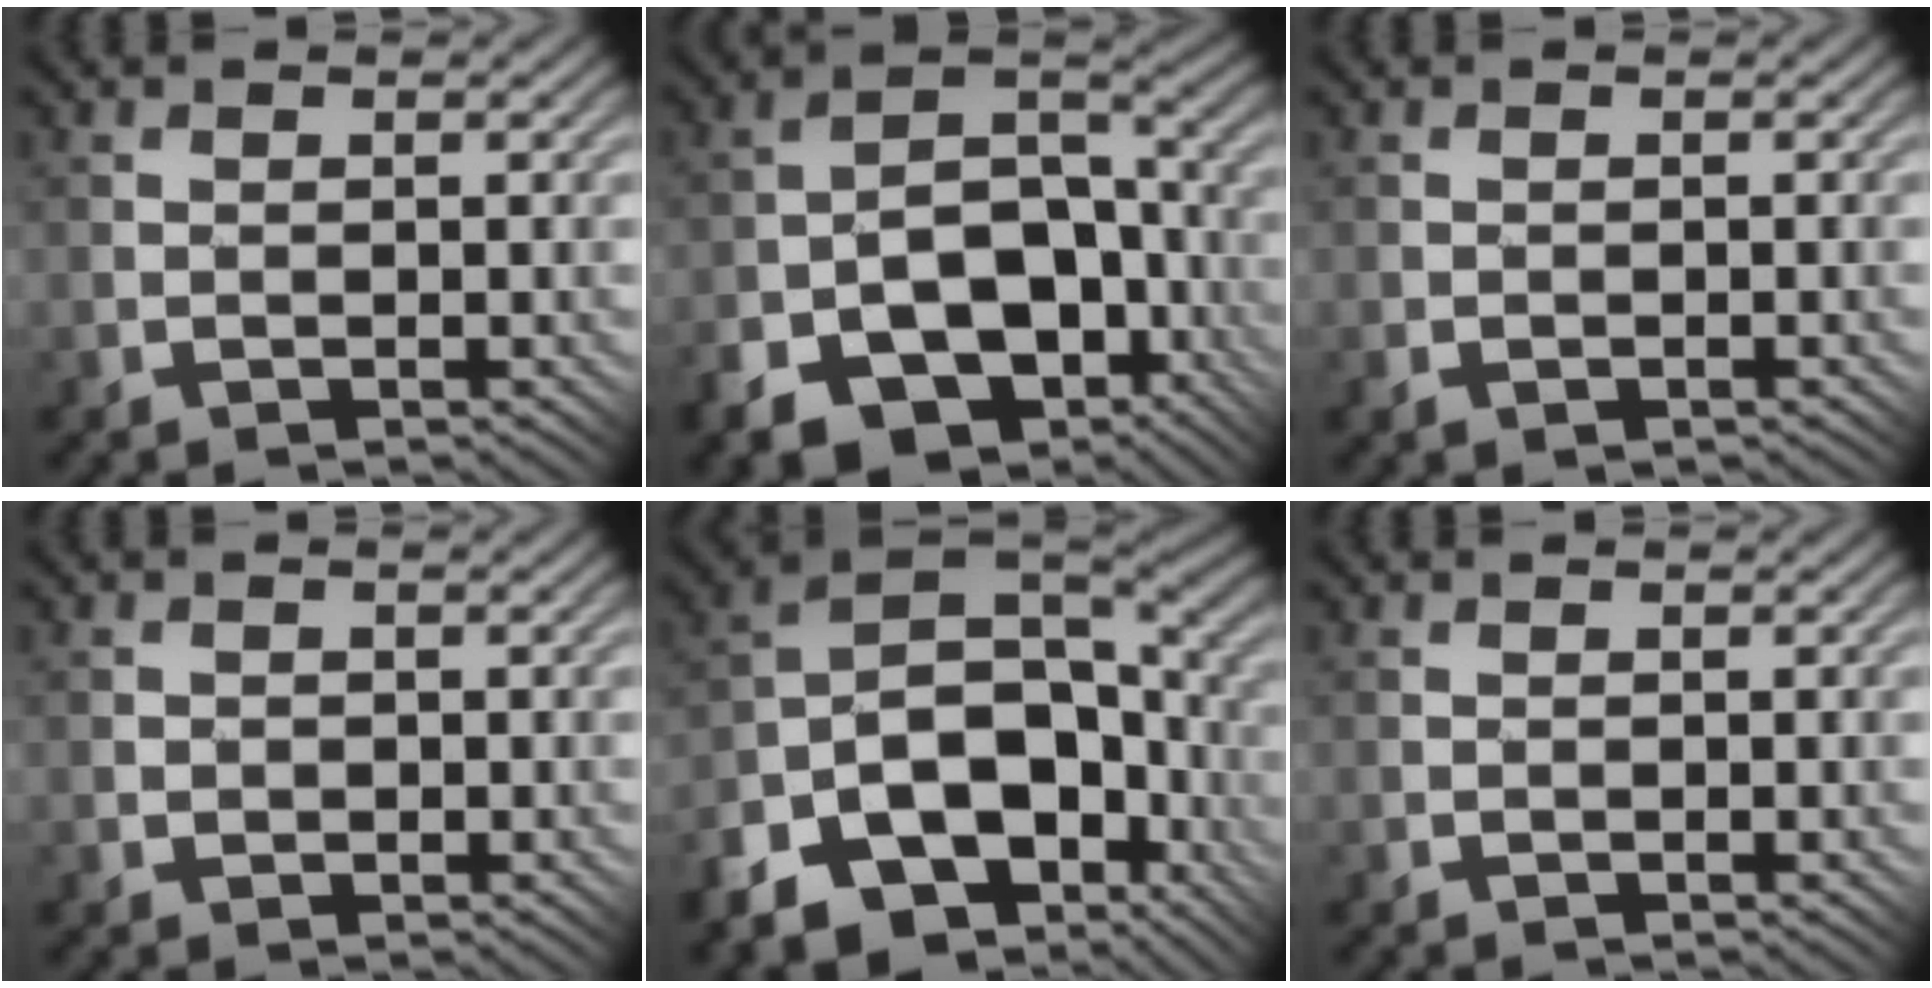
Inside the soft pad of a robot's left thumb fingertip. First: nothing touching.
{"total": 14.9, "force": [-7.6, 9.4, 8.8], "torque": [-0.161, -0.038, -0.119]}
{"total": 0.6, "force": [-0.5, 0.3, 0.3], "torque": [-0.004, 0.000, -0.008]}
{"total": 0.8, "force": [-0.1, 0.8, 0.2], "torque": [-0.002, 0.001, 0.001]}
{"total": 16.5, "force": [-7.1, 10.0, 11.0], "torque": [-0.228, -0.027, -0.108]}
{"total": 0.0}